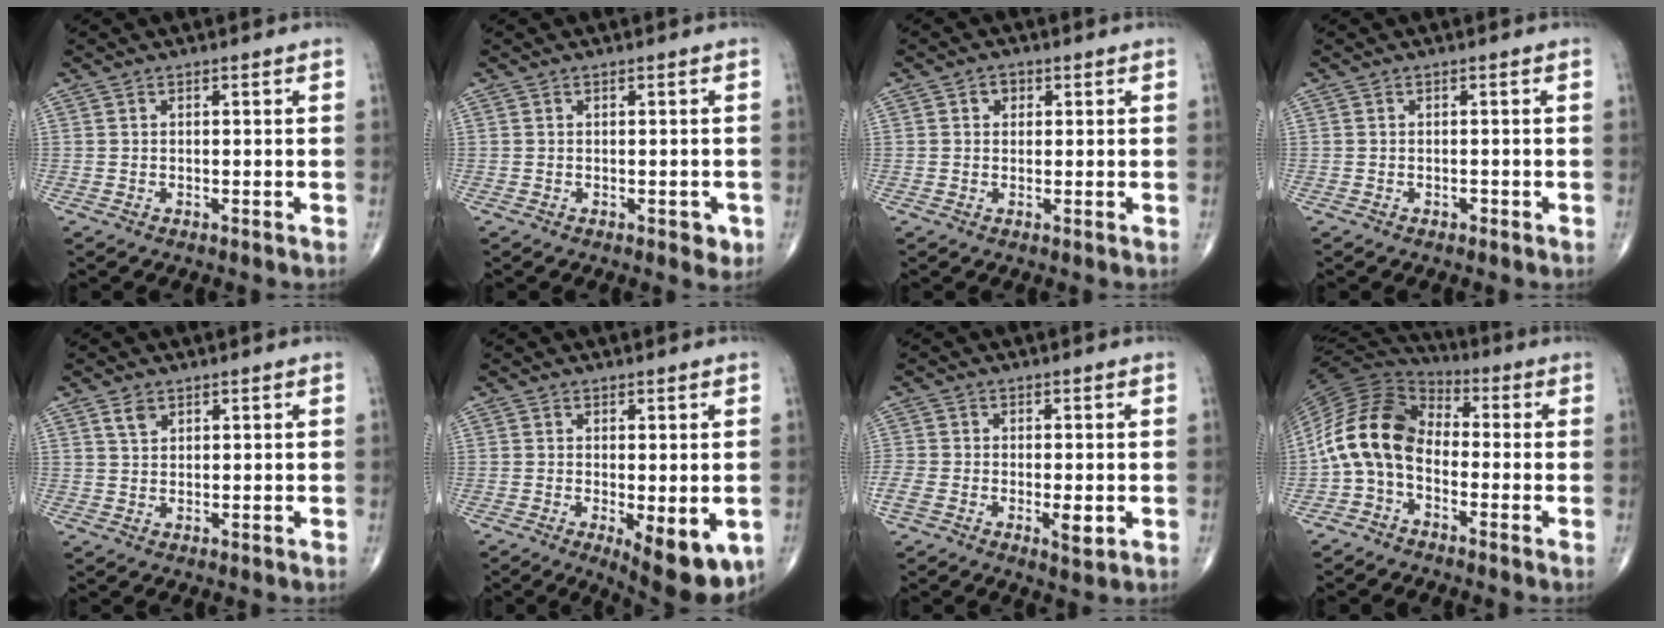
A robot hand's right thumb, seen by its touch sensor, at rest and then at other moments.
{"total": 2.2, "force": [-0.7, 1.3, 1.6], "torque": [-0.006, 0.001, -0.007]}
{"total": 2.0, "force": [0.6, 1.7, 0.9], "torque": [-0.002, 0.001, 0.005]}
{"total": 0.6, "force": [-0.4, 0.4, 0.3], "torque": [-0.002, 0.001, -0.008]}
{"total": 2.4, "force": [1.5, 1.4, 1.3], "torque": [-0.020, -0.006, 0.032]}
{"total": 10.5, "force": [-3.5, 4.0, 9.1], "torque": [-0.112, -0.017, -0.041]}
{"total": 7.2, "force": [-2.1, 3.6, 5.9], "torque": [-0.121, -0.002, -0.039]}
{"total": 13.1, "force": [-2.4, 8.7, 9.5], "torque": [-0.181, 0.053, -0.064]}